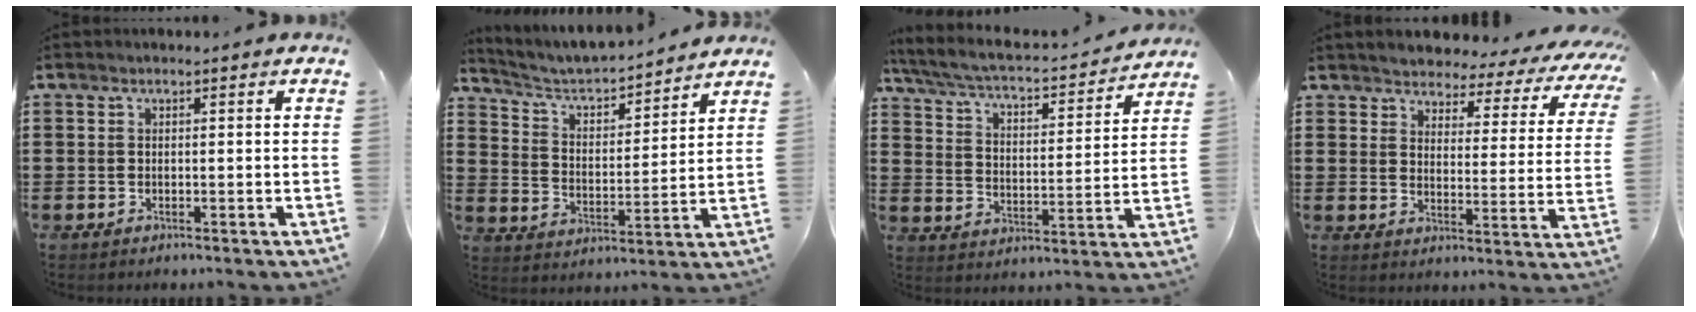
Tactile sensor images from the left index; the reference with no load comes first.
{"total": 4.9, "force": [4.6, 1.0, 1.6], "torque": [-0.056, -0.034, 0.071]}
{"total": 4.6, "force": [4.3, 0.3, 1.7], "torque": [-0.055, -0.030, 0.067]}
{"total": 3.2, "force": [3.1, 0.7, 0.2], "torque": [-0.029, -0.026, 0.046]}